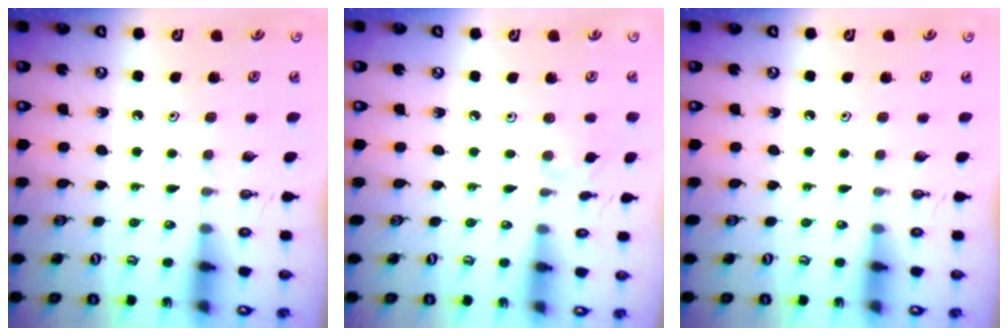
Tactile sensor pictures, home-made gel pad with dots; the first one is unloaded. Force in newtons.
{"total": 2.4, "press": 2.4, "slide": 0.4}
{"total": 0.0}